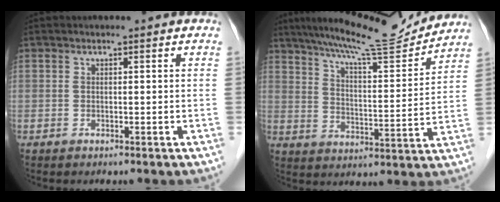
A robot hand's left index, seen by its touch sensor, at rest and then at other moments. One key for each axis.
{"total": 15.6, "fx": 14.4, "fy": 0.5, "fz": 5.9, "tx": -0.104, "ty": -0.004, "tz": 0.218}